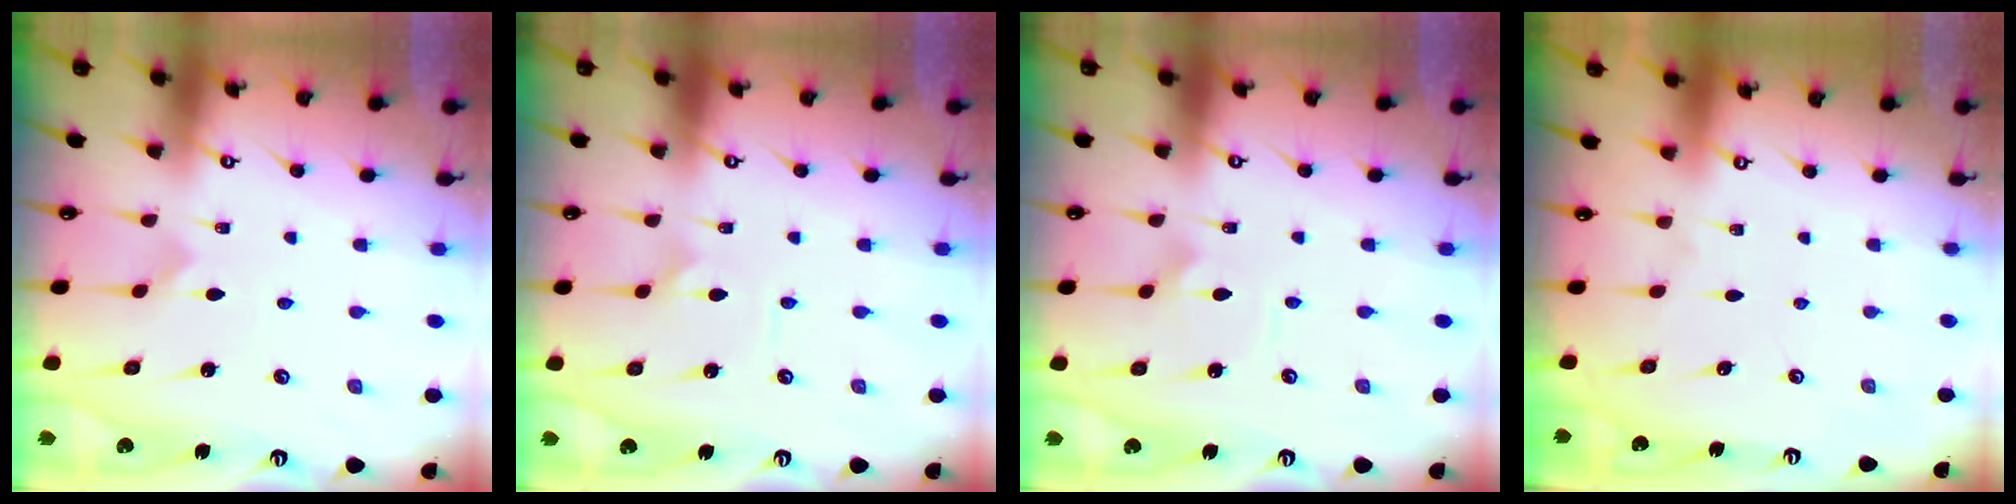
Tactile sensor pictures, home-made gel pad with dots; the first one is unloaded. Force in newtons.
{"total": 1.4, "press": 1.4, "slide": 0.0}
{"total": 2.1, "press": 2.1, "slide": 0.0}
{"total": 0.0}